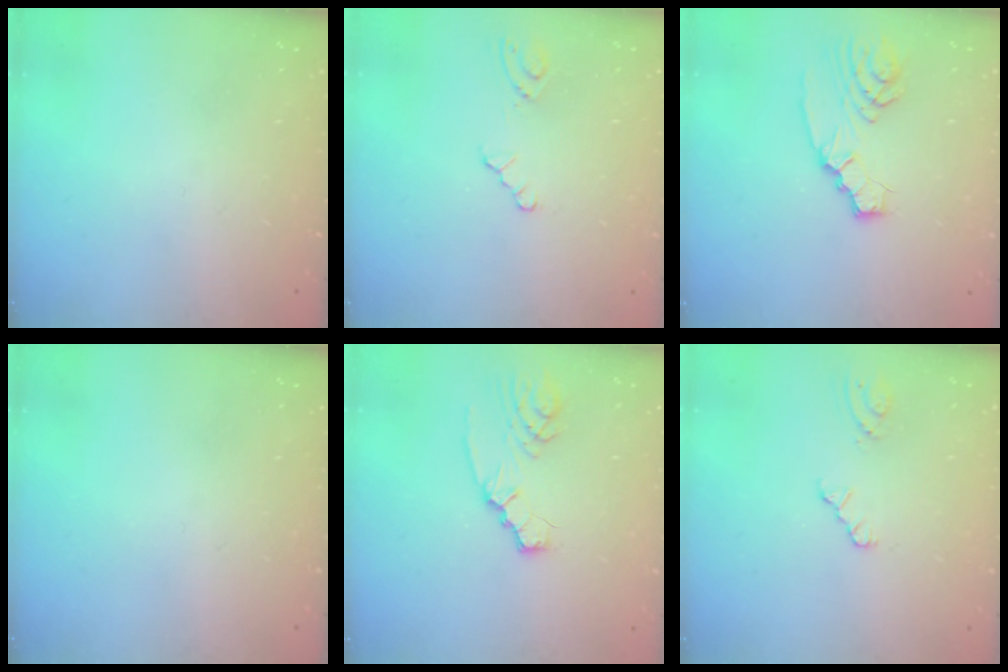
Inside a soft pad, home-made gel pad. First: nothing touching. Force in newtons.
{"total": 2.1, "press": 2.1, "slide": 0.3}
{"total": 5.1, "press": 5.1, "slide": 0.1}
{"total": 0.0}
{"total": 2.8, "press": 2.7, "slide": 0.6}
{"total": 1.6, "press": 1.6, "slide": 0.3}